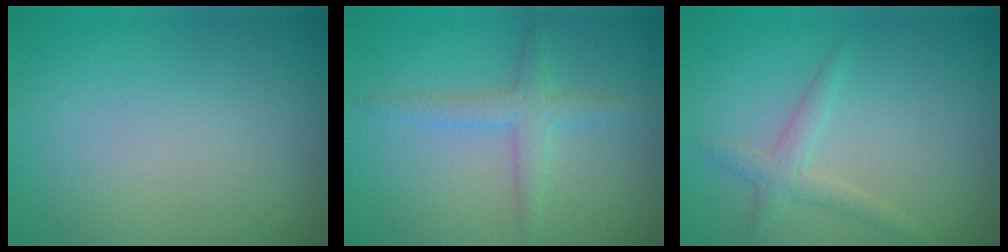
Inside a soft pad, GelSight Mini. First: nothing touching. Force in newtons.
{"total": 2.3, "press": 2.3, "slide": 0.1}
{"total": 1.8, "press": 1.8, "slide": 0.1}